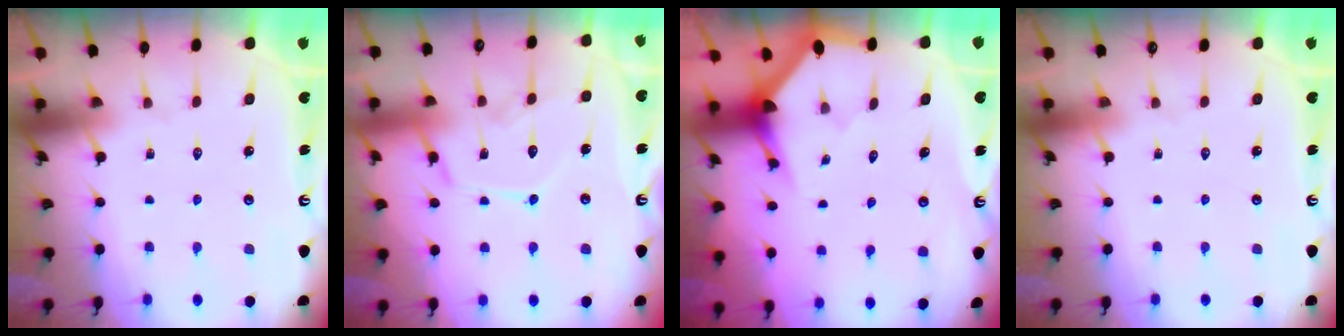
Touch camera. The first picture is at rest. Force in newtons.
{"total": 12.9, "press": 12.8, "slide": 0.9}
{"total": 3.5, "press": 3.5, "slide": 0.1}
{"total": 0.0}